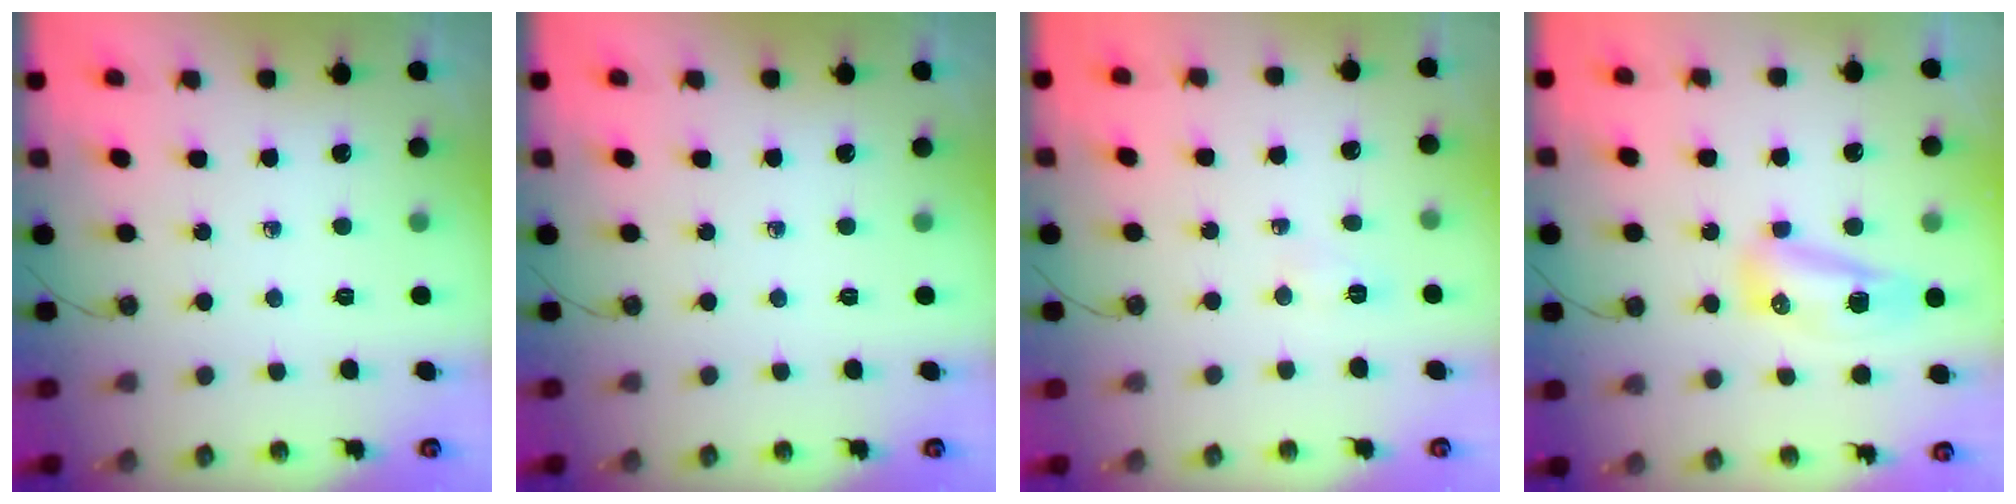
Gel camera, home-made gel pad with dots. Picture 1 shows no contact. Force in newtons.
{"total": 0.0}
{"total": 2.8, "press": 2.5, "slide": 1.2}
{"total": 13.9, "press": 10.7, "slide": 8.8}